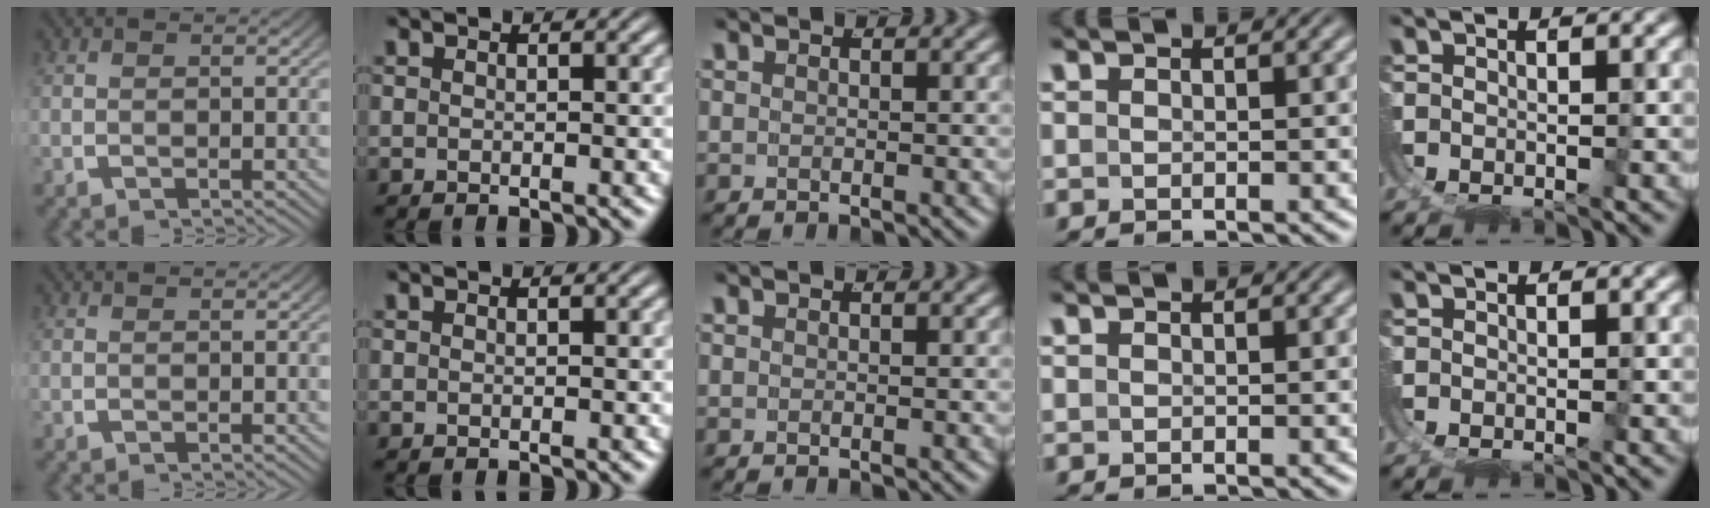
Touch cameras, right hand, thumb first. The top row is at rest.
{}